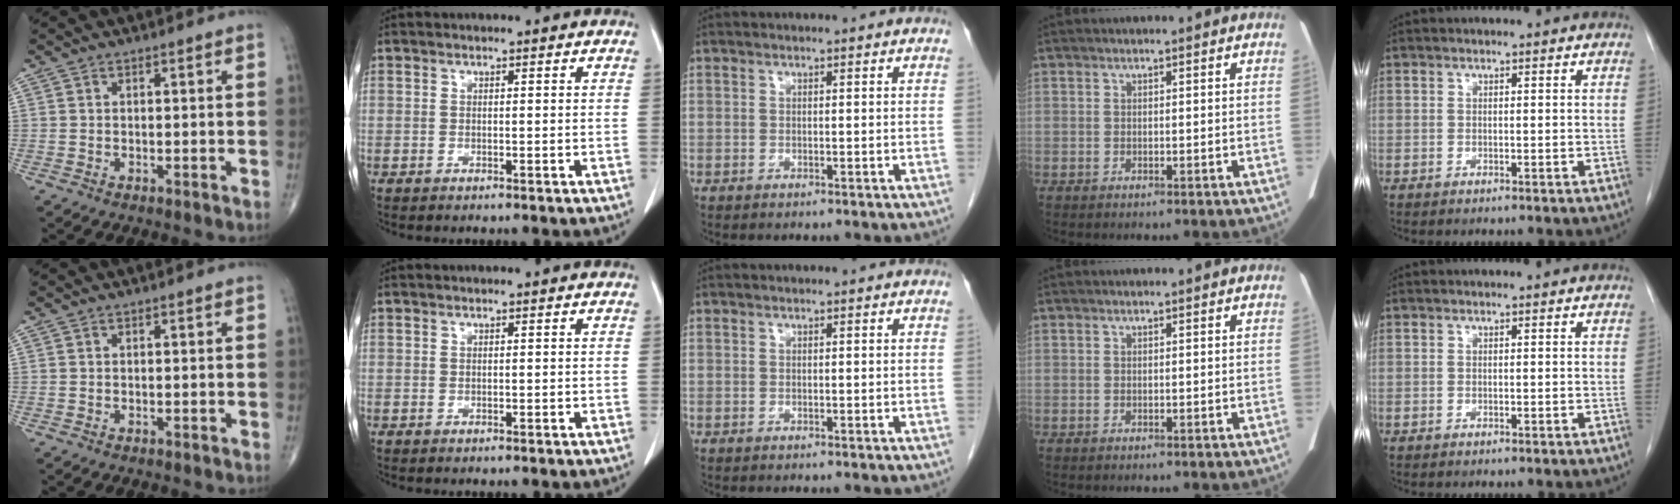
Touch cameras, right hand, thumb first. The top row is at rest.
{}